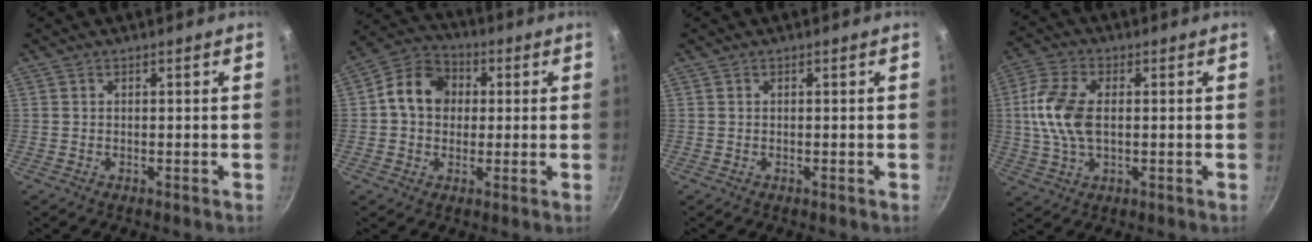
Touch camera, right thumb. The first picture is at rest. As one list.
[{"total": 10.4, "force": [1.3, 8.6, 5.7], "torque": [-0.068, 0.018, 0.000]}, {"total": 0.0}, {"total": 10.8, "force": [0.6, 6.1, 8.9], "torque": [-0.180, 0.012, 0.006]}]